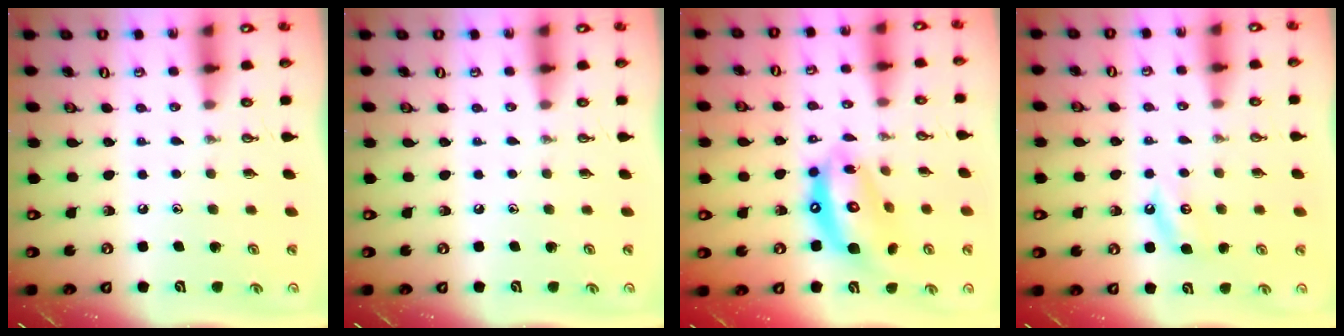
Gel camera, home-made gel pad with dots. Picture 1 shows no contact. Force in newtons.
{"total": 0.0}
{"total": 14.1, "press": 14.0, "slide": 1.6}
{"total": 4.1, "press": 4.0, "slide": 0.7}